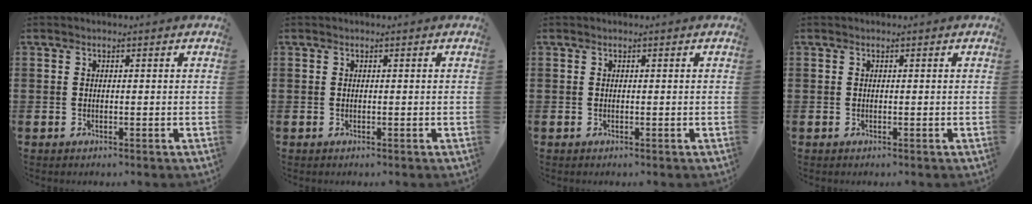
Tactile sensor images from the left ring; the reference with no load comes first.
{"total": 0.0}
{"total": 0.0}
{"total": 0.0}